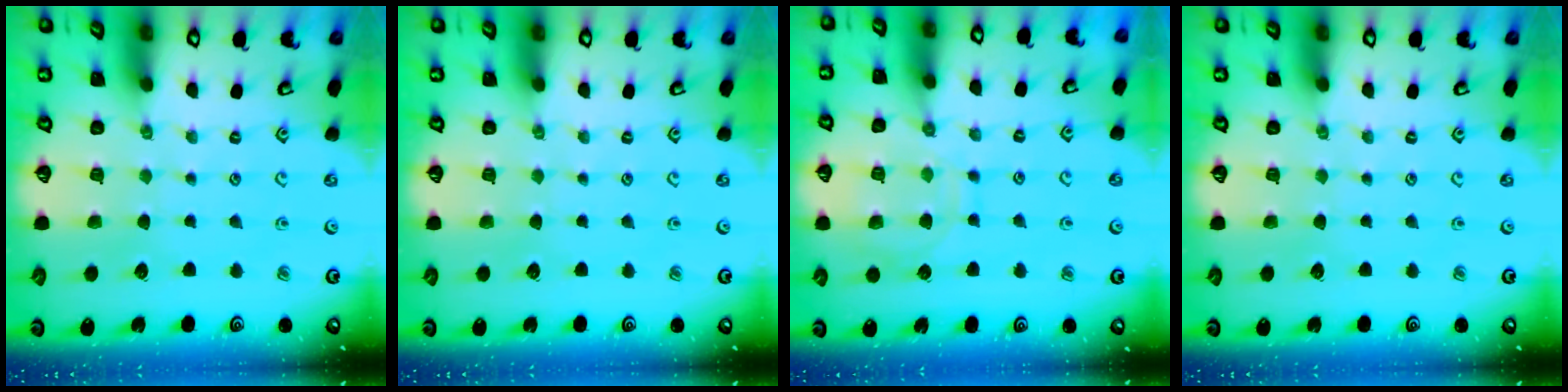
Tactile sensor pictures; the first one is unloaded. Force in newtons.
{"total": 0.0}
{"total": 11.3, "press": 11.3, "slide": 1.0}
{"total": 0.0}